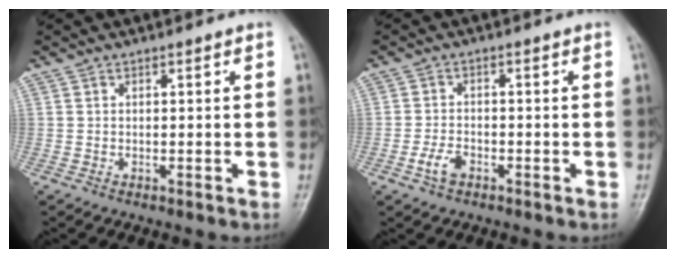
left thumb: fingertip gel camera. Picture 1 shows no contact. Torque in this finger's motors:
{"motor_torque": [-0.22, 0.37, 0.42, 0.21, 0.04]}